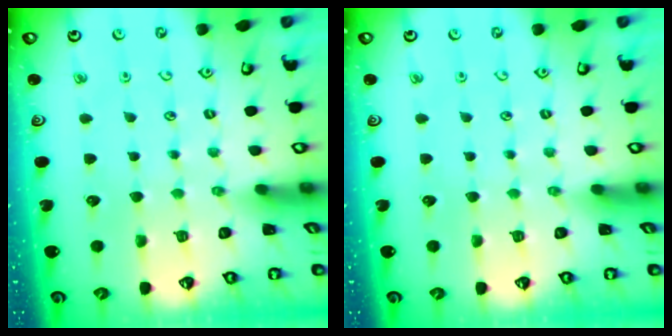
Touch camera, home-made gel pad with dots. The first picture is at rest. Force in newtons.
{"total": 0.0}